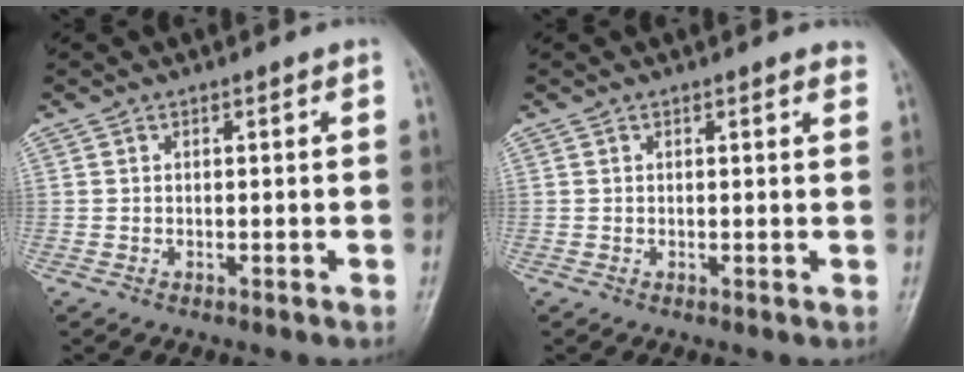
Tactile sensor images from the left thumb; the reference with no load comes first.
{"total": 1.8, "force": [1.4, 0.5, 0.9], "torque": [-0.007, -0.002, 0.010]}